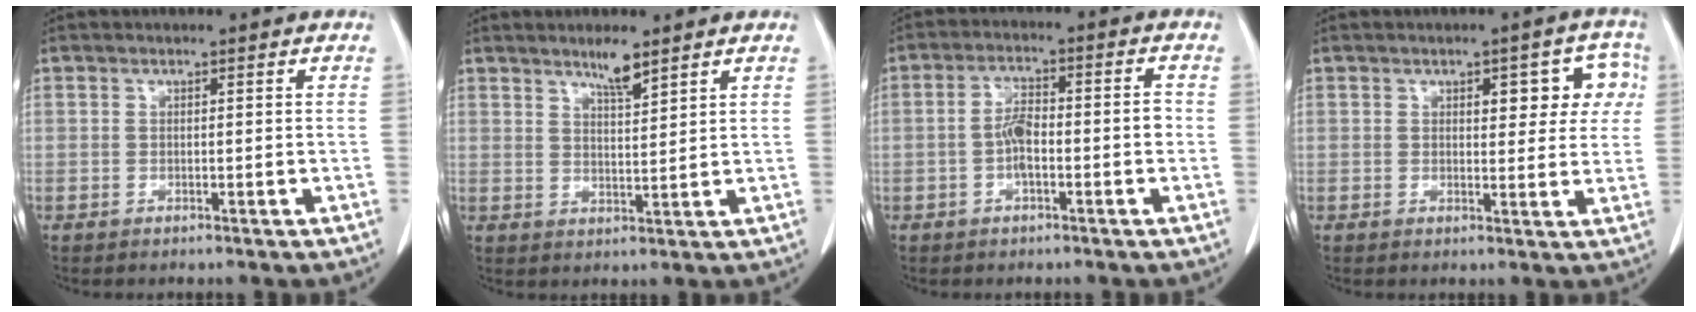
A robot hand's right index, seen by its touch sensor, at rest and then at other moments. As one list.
[{"total": 3.8, "force": [3.0, 0.3, 2.3], "torque": [-0.045, -0.005, 0.054]}, {"total": 5.6, "force": [-1.2, 1.7, 5.2], "torque": [-0.104, 0.019, -0.021]}, {"total": 7.1, "force": [2.3, 3.2, 5.9], "torque": [-0.054, 0.021, 0.025]}]